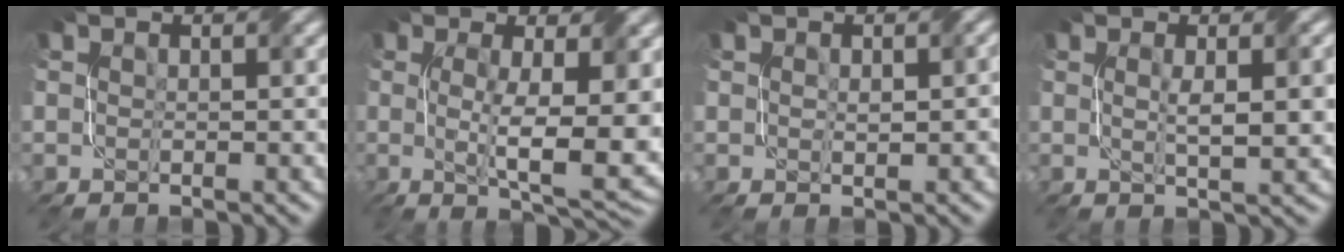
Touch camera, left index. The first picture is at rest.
{"total": 7.8, "force": [-0.1, 1.8, 7.6], "torque": [-0.124, -0.011, 0.004]}
{"total": 1.4, "force": [0.0, 0.8, 1.2], "torque": [-0.020, 0.000, 0.006]}
{"total": 3.5, "force": [0.3, 0.6, 3.4], "torque": [-0.057, 0.001, 0.009]}